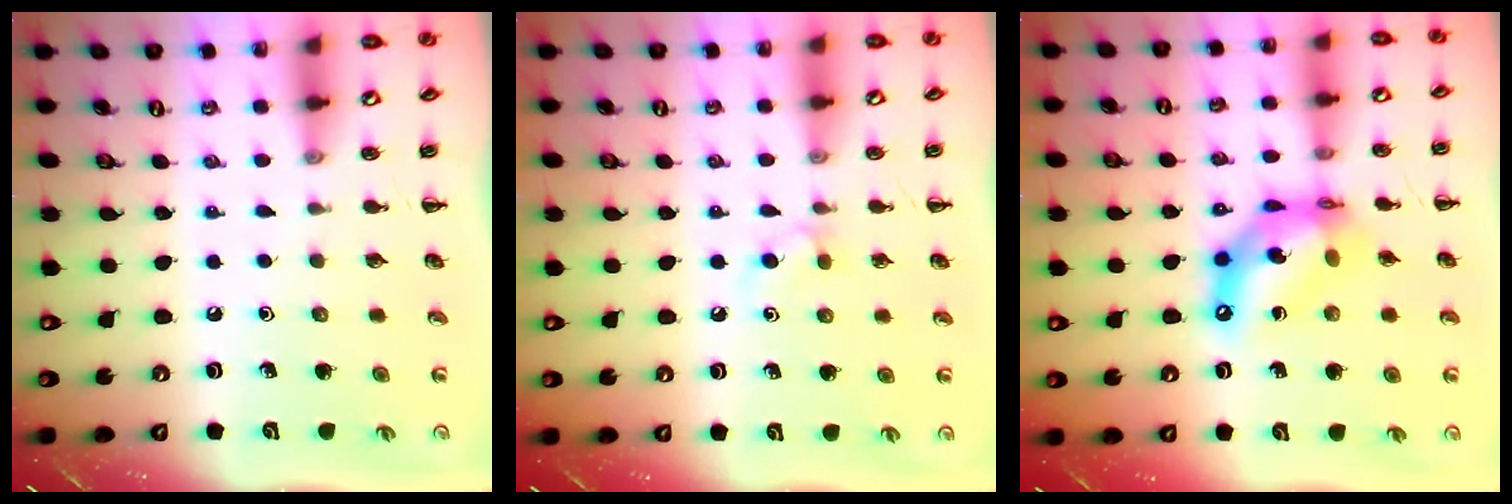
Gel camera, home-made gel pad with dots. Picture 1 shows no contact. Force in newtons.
{"total": 4.3, "press": 4.0, "slide": 1.5}
{"total": 13.6, "press": 13.1, "slide": 3.6}